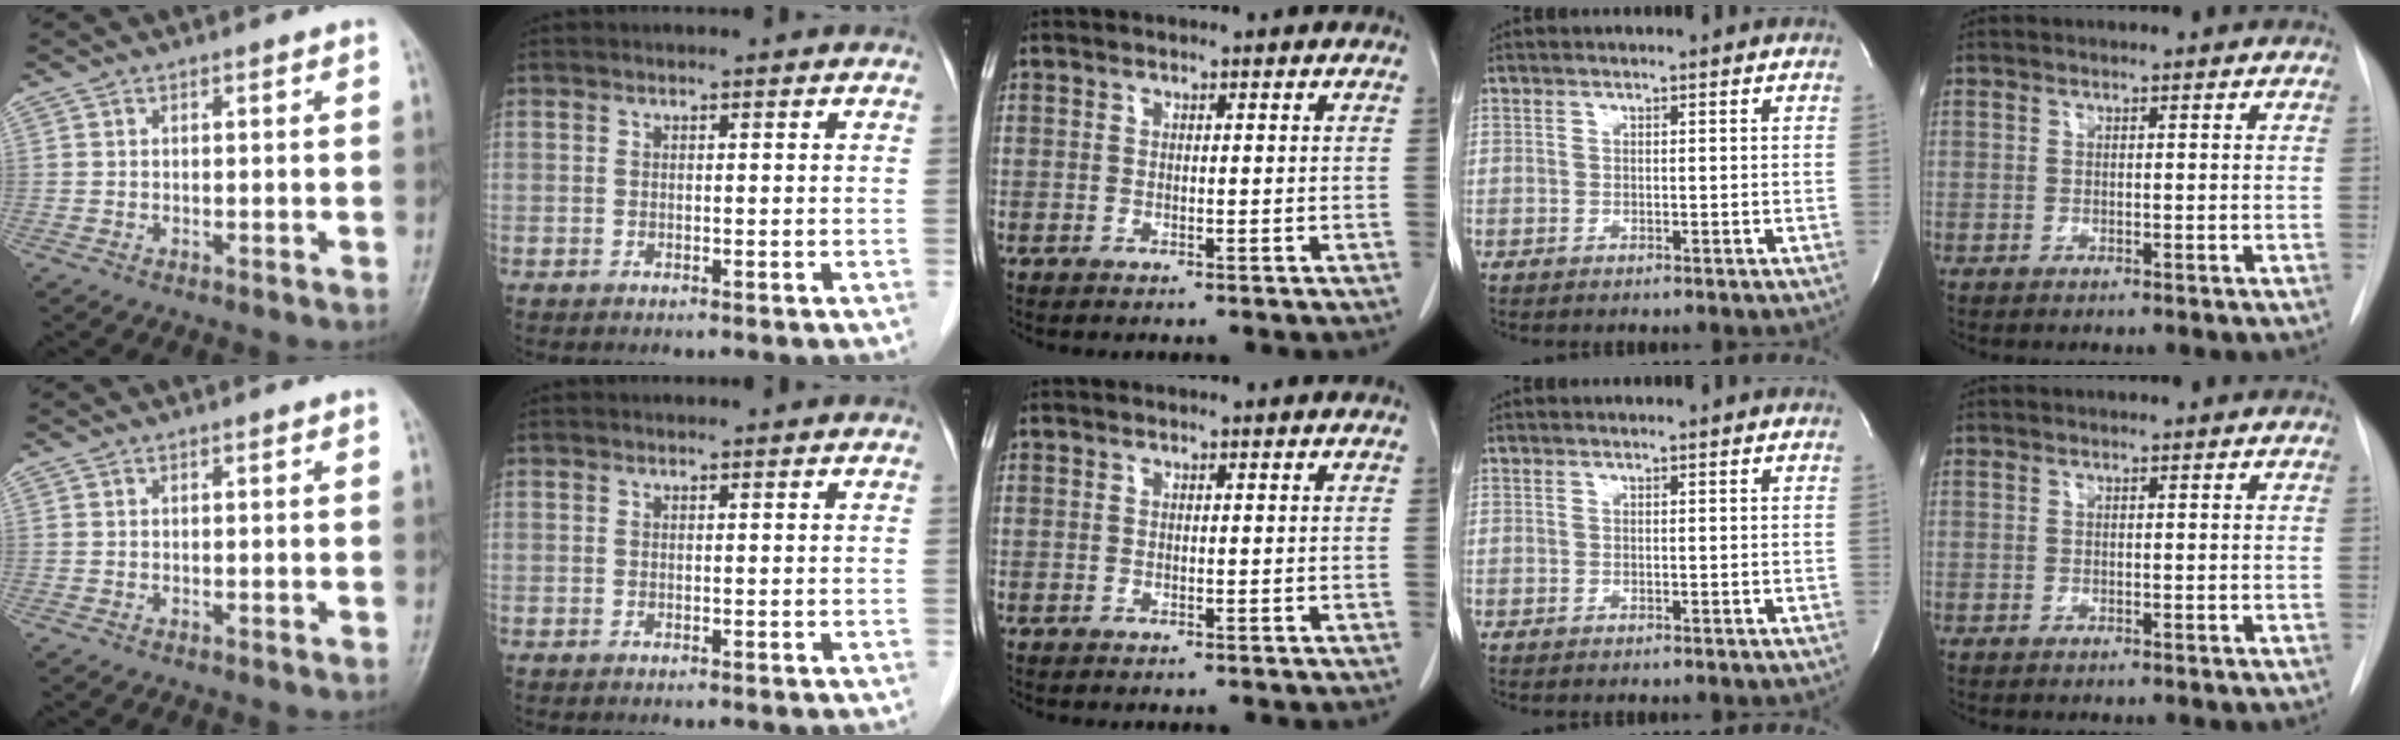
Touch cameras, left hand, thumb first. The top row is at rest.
{}